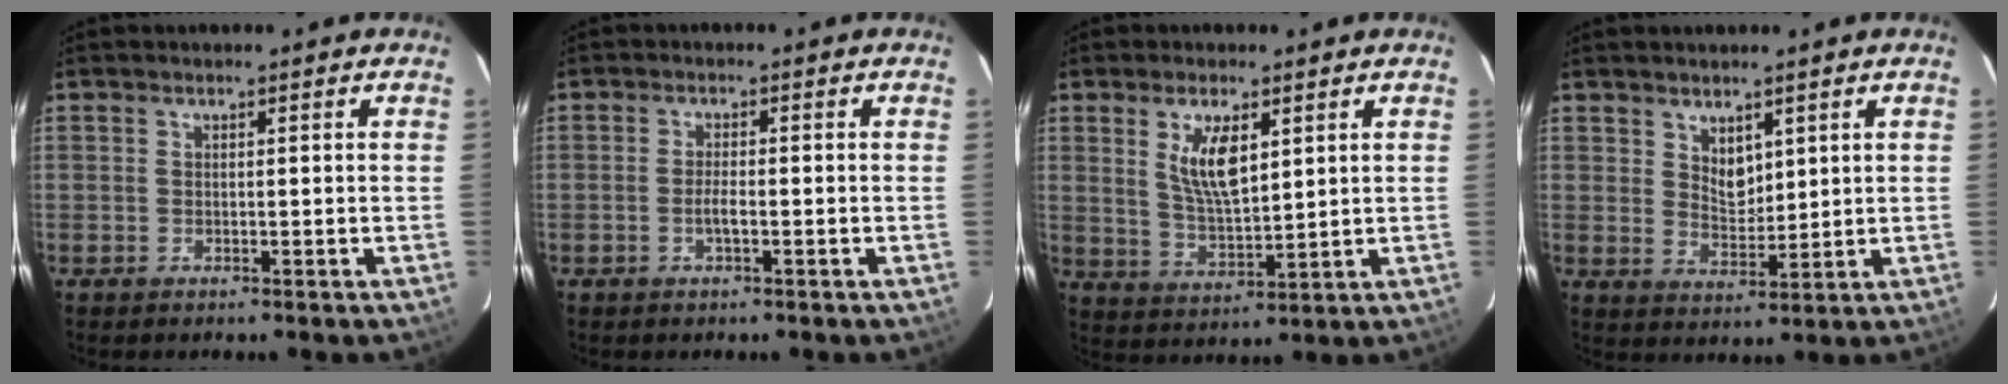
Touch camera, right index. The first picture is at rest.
{"total": 2.0, "force": [-0.8, 0.4, 1.8], "torque": [-0.036, -0.001, -0.015]}
{"total": 8.1, "force": [3.1, 3.1, 6.8], "torque": [-0.123, -0.005, 0.069]}
{"total": 4.5, "force": [2.7, 2.7, 2.3], "torque": [-0.032, -0.001, 0.052]}